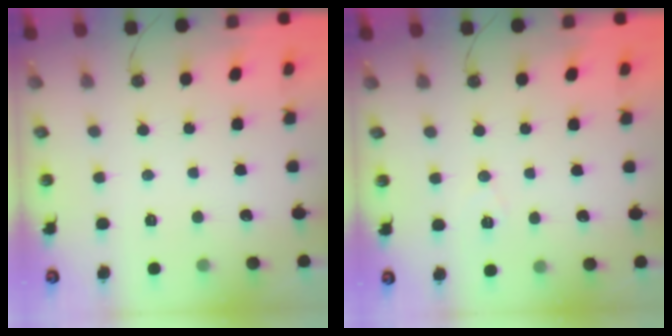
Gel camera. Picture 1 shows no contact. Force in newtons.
{"total": 6.4, "press": 4.7, "slide": 4.4}